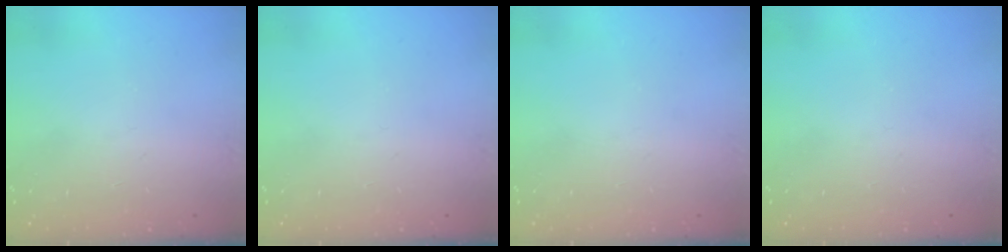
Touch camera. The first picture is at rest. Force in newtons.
{"total": 0.0}
{"total": 0.0}
{"total": 0.0}